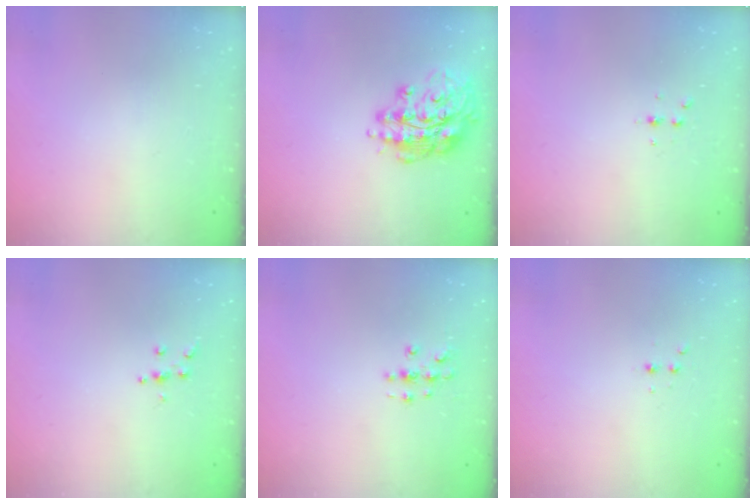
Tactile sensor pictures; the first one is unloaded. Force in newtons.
{"total": 16.0, "press": 15.9, "slide": 1.6}
{"total": 3.5, "press": 3.5, "slide": 0.5}
{"total": 4.8, "press": 4.8, "slide": 0.6}
{"total": 3.9, "press": 3.8, "slide": 0.5}
{"total": 2.5, "press": 2.4, "slide": 0.5}